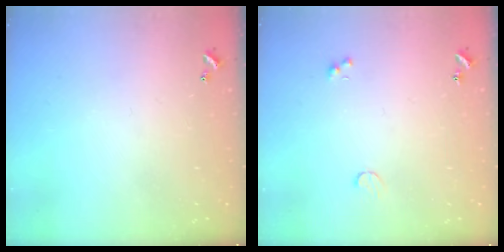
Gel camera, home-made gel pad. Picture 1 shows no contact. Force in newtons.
{"total": 1.1, "press": 1.0, "slide": 0.6}